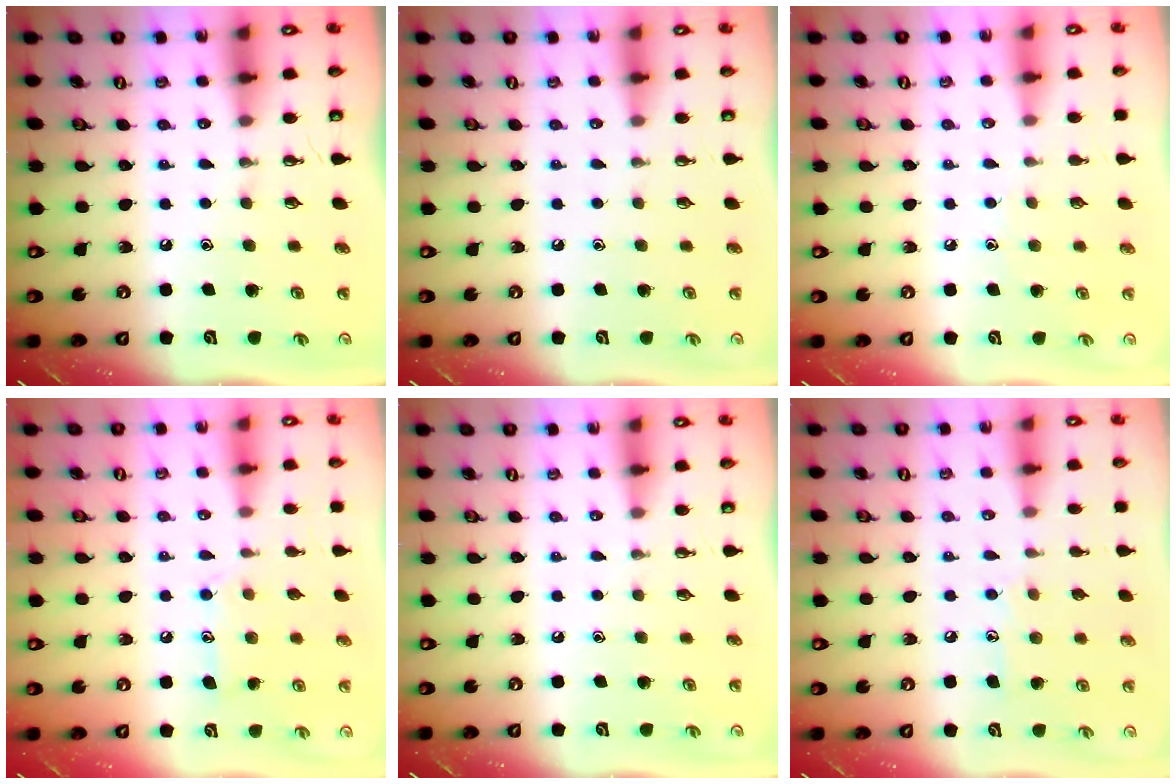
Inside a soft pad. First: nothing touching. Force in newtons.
{"total": 0.0}
{"total": 3.9, "press": 3.8, "slide": 0.5}
{"total": 10.3, "press": 10.3, "slide": 0.7}
{"total": 0.0}
{"total": 8.1, "press": 8.0, "slide": 0.5}